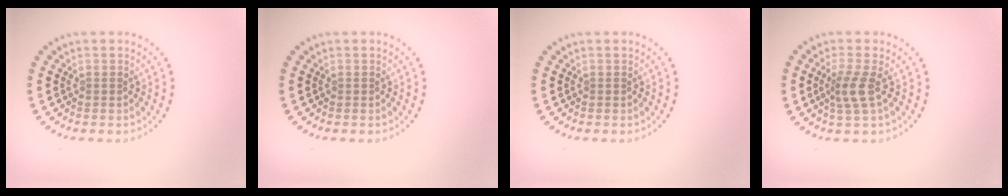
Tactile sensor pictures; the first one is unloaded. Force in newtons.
{"total": 0.0}
{"total": 0.0}
{"total": 2.5, "press": 1.9, "slide": 1.6}